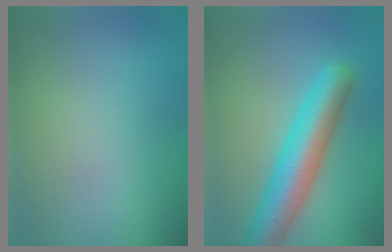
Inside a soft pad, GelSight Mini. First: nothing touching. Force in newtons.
{"total": 7.4, "press": 7.4, "slide": 0.2}